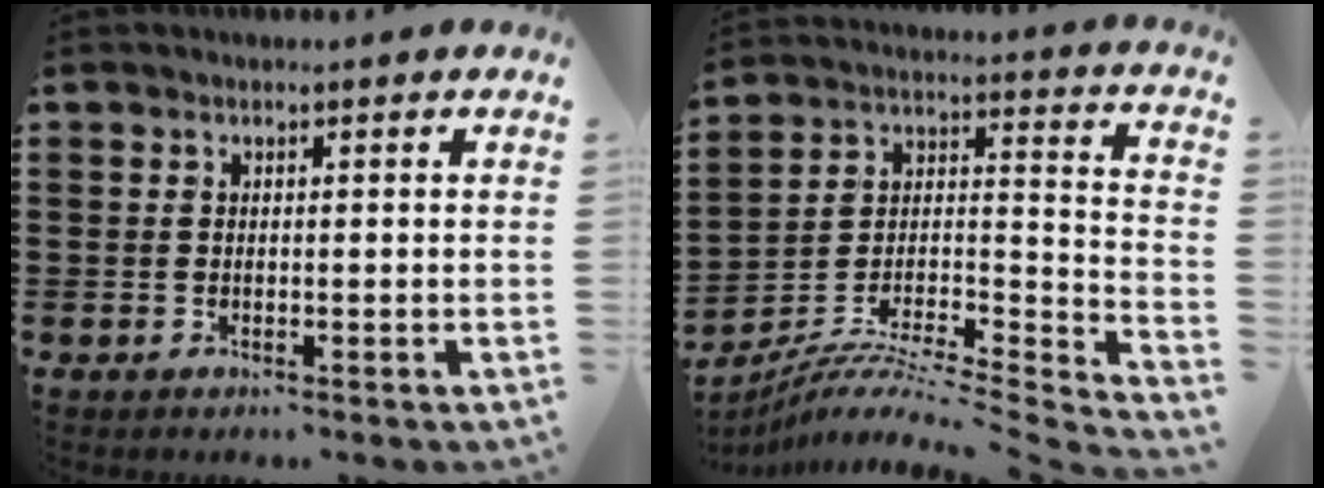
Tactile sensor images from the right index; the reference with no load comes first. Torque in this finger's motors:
{"motor_torque": [0.67, 1.08, -0.28, -0.04]}